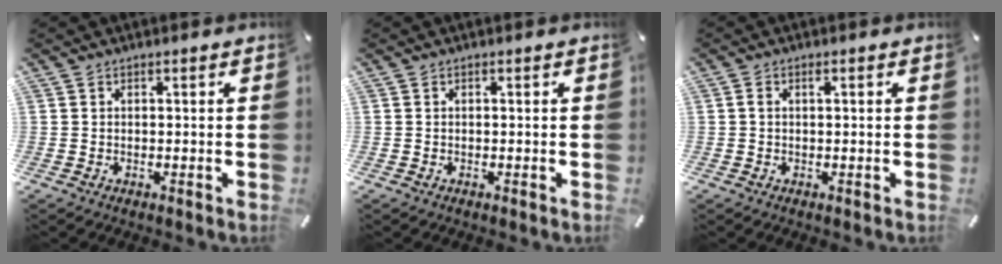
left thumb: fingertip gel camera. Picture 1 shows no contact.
{"total": 0.0}
{"total": 1.0, "force": [0.2, 0.4, 0.9], "torque": [-0.017, 0.004, 0.001]}